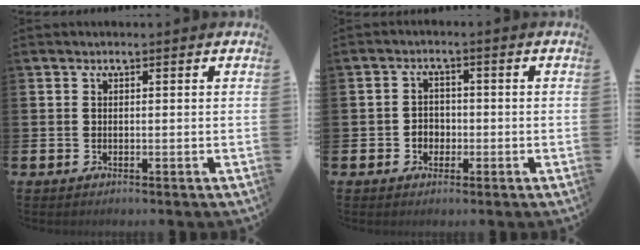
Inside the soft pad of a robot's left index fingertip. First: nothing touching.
{"total": 2.4, "force": [-0.8, 2.2, 0.8], "torque": [-0.011, 0.003, -0.021]}